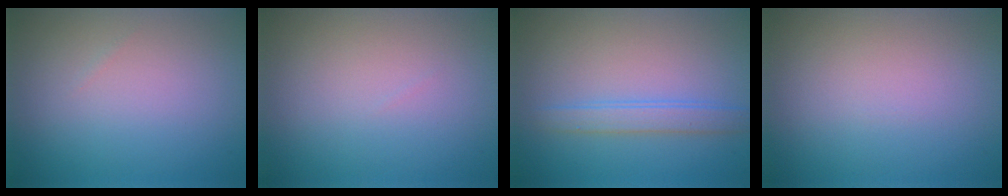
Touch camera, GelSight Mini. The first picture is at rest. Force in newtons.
{"total": 0.0}
{"total": 2.2, "press": 2.2, "slide": 0.1}
{"total": 0.0}